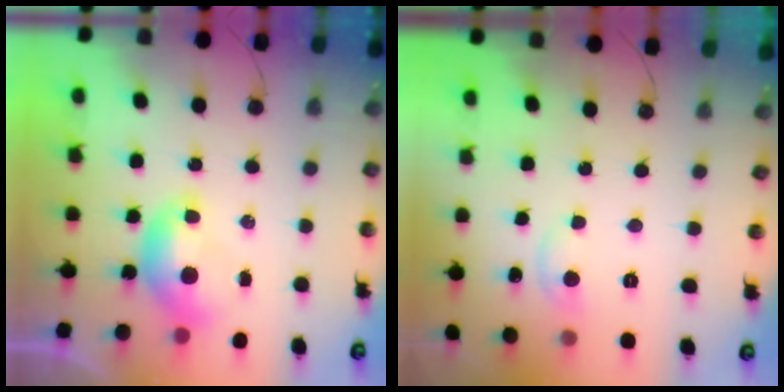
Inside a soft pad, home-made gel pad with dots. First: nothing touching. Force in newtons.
{"total": 1.2, "press": 0.9, "slide": 0.8}